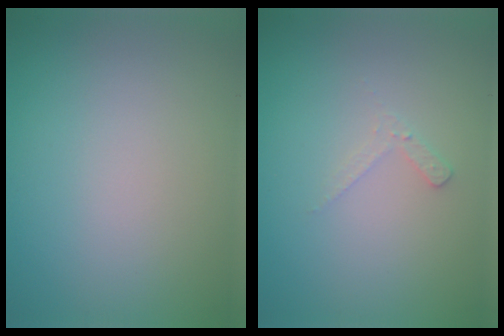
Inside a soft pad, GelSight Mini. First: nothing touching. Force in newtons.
{"total": 1.2, "press": 1.1, "slide": 0.3}